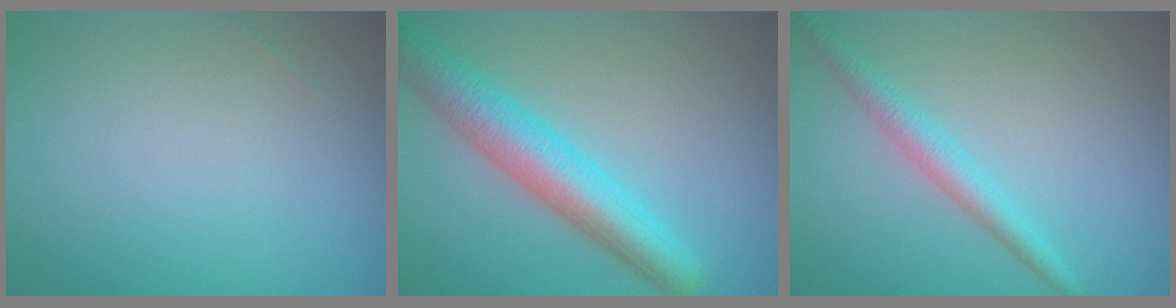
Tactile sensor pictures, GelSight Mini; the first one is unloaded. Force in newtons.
{"total": 6.2, "press": 6.2, "slide": 0.1}
{"total": 2.5, "press": 2.5, "slide": 0.1}